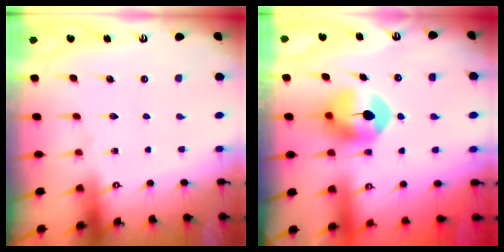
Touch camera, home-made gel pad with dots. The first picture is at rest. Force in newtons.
{"total": 8.9, "press": 8.9, "slide": 1.2}